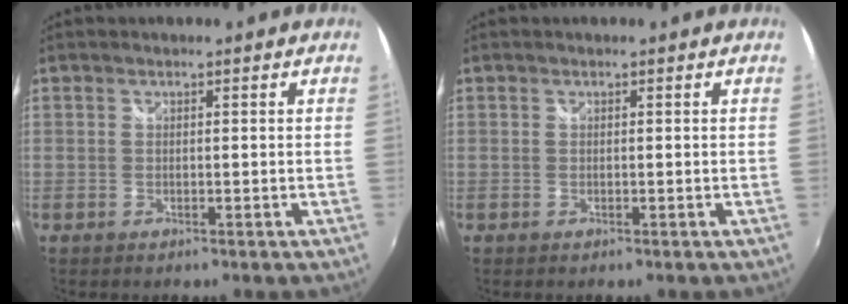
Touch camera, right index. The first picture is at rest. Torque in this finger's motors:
{"motor_torque": [0.00, 0.00, 0.00, 0.00]}